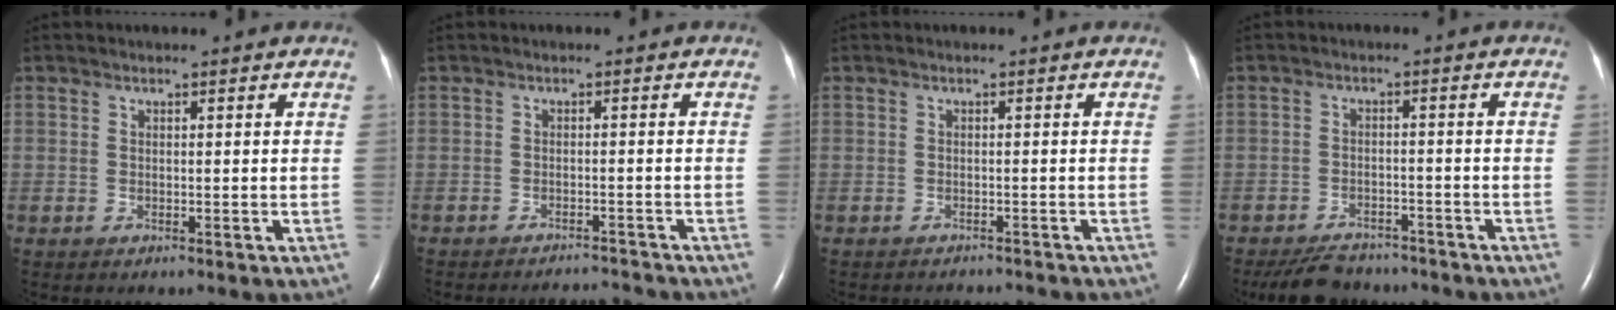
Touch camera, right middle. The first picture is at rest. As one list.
[{"total": 4.4, "force": [-4.4, -0.4, -0.4], "torque": [0.002, -0.004, -0.065]}, {"total": 4.6, "force": [-4.6, 0.6, 0.6], "torque": [-0.004, -0.009, -0.055]}, {"total": 8.3, "force": [-7.3, 2.9, 2.4], "torque": [-0.044, -0.008, -0.112]}]